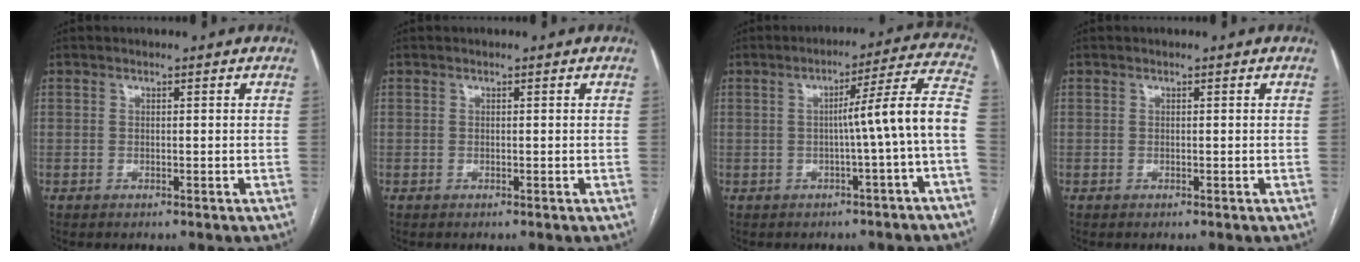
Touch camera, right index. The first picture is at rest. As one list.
[{"total": 0.0}, {"total": 9.6, "force": [-1.8, -1.7, 9.3], "torque": [-0.120, 0.025, -0.026]}, {"total": 0.0}]